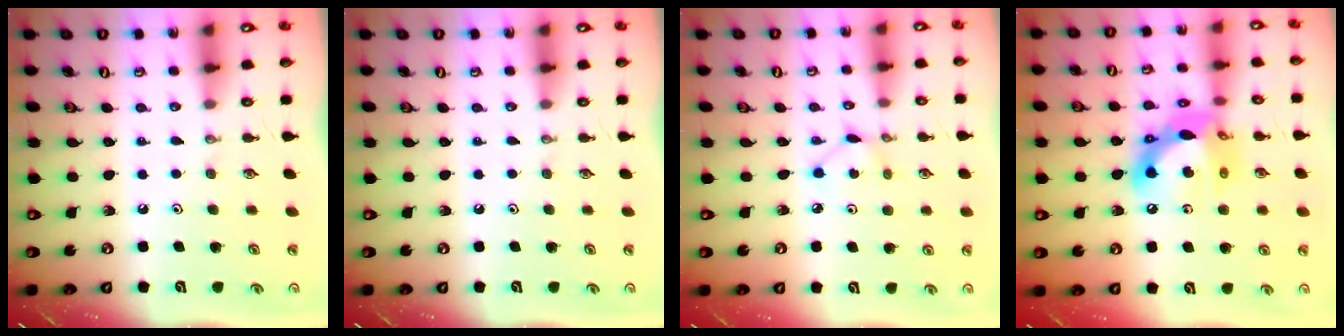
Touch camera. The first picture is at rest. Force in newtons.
{"total": 0.0}
{"total": 3.3, "press": 3.3, "slide": 0.1}
{"total": 15.3, "press": 15.3, "slide": 1.3}